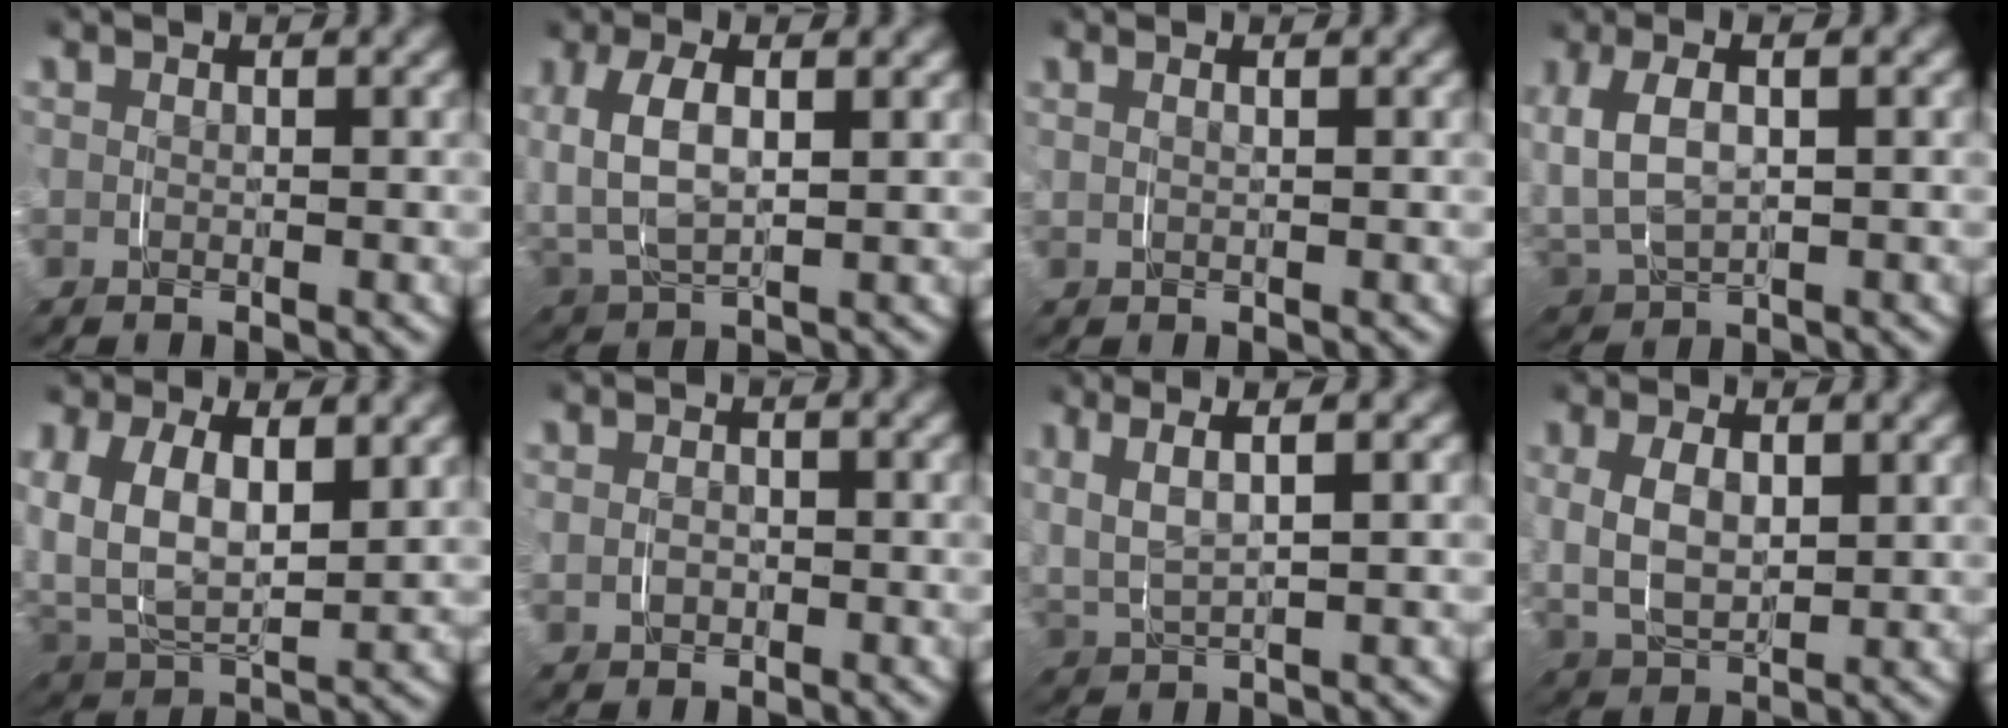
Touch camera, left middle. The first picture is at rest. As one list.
[{"total": 1.5, "force": [1.0, 0.6, 0.9], "torque": [-0.031, -0.005, 0.017]}, {"total": 1.1, "force": [0.7, -0.9, 0.0], "torque": [0.010, 0.006, 0.011]}, {"total": 2.2, "force": [0.8, 1.5, 1.4], "torque": [-0.040, -0.005, 0.015]}, {"total": 3.9, "force": [1.8, 2.9, 2.0], "torque": [-0.057, -0.010, 0.026]}, {"total": 0.9, "force": [-0.2, 0.7, -0.5], "torque": [0.011, -0.006, -0.001]}, {"total": 3.8, "force": [2.5, 1.7, 2.3], "torque": [-0.038, 0.012, 0.029]}, {"total": 2.6, "force": [1.0, 1.9, 1.4], "torque": [-0.038, -0.005, 0.010]}]